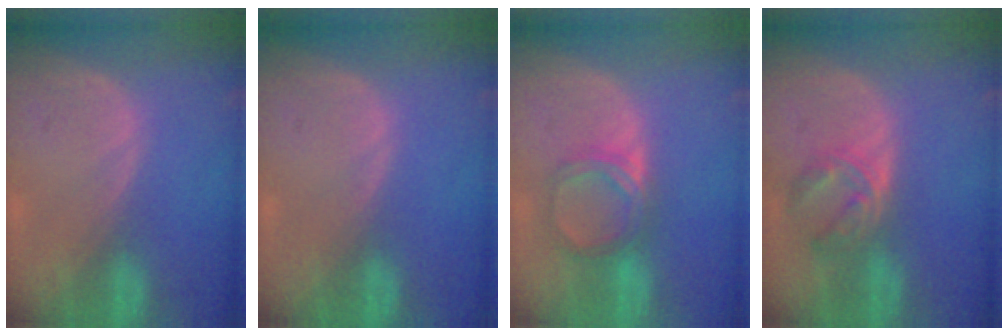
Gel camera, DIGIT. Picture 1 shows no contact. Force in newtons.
{"total": 0.0}
{"total": 5.3, "press": 4.9, "slide": 1.9}
{"total": 5.5, "press": 4.9, "slide": 2.6}